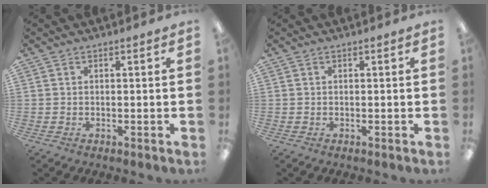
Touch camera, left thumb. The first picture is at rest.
{"total": 0.0}